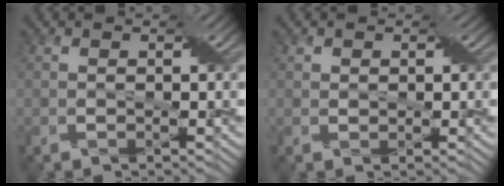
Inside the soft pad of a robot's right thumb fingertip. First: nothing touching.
{"total": 1.0, "force": [0.5, 0.9, 0.2], "torque": [-0.007, 0.000, 0.008]}